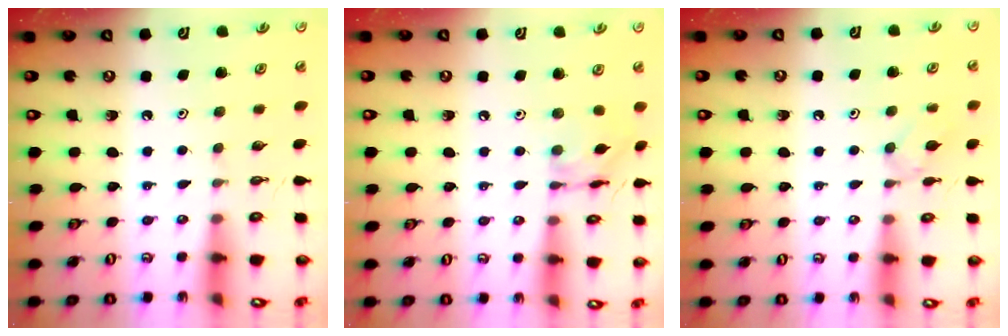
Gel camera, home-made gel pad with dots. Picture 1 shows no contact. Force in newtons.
{"total": 8.0, "press": 8.0, "slide": 0.3}
{"total": 3.8, "press": 3.7, "slide": 0.7}